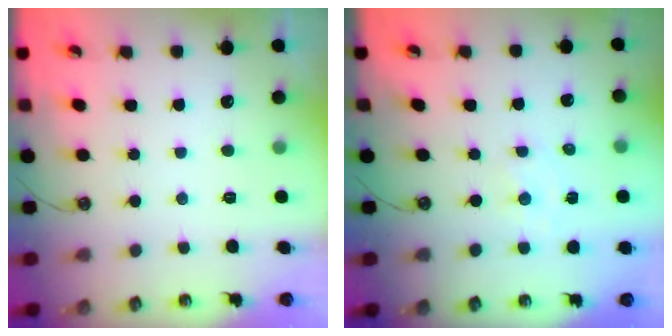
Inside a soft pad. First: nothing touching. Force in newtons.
{"total": 1.8, "press": 1.8, "slide": 0.3}